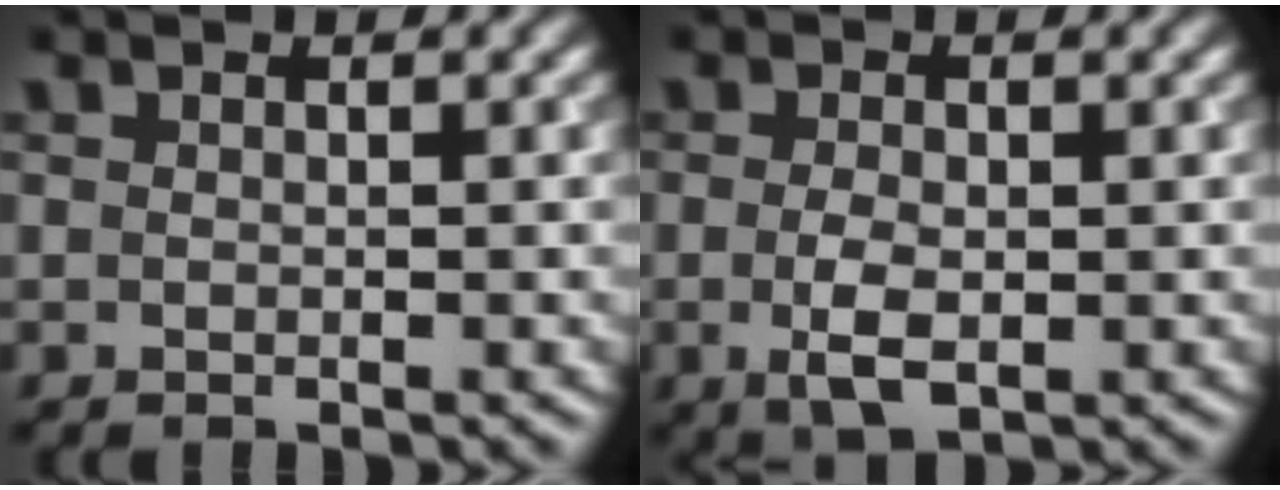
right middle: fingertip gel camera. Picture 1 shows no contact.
{"total": 3.1, "force": [-0.6, 1.5, 2.7], "torque": [-0.058, -0.008, -0.008]}